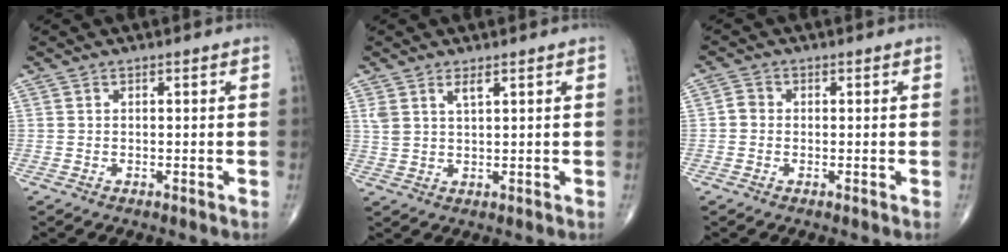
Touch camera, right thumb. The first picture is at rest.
{"total": 3.2, "force": [1.9, 1.1, 2.3], "torque": [-0.047, -0.006, 0.042]}
{"total": 1.9, "force": [-0.3, 1.7, 0.8], "torque": [-0.005, 0.005, -0.010]}